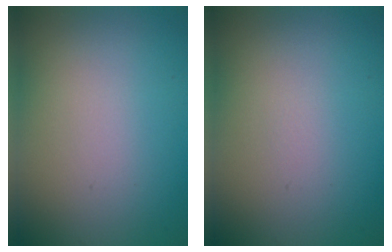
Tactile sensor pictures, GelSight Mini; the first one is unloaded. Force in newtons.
{"total": 0.0}